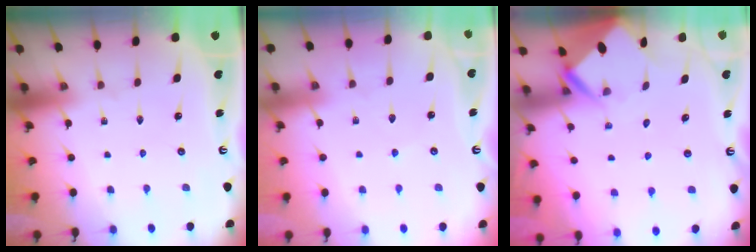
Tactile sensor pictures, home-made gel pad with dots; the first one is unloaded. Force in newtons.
{"total": 2.4, "press": 2.4, "slide": 0.5}
{"total": 5.0, "press": 4.9, "slide": 0.3}